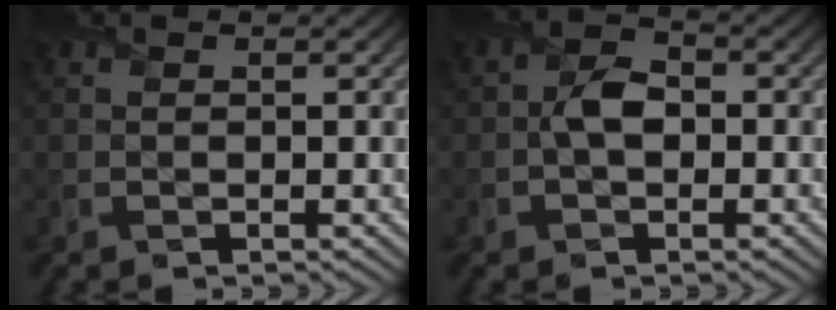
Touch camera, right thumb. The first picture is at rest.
{"total": 3.2, "force": [-0.6, 2.1, 2.3], "torque": [-0.045, 0.003, -0.017]}